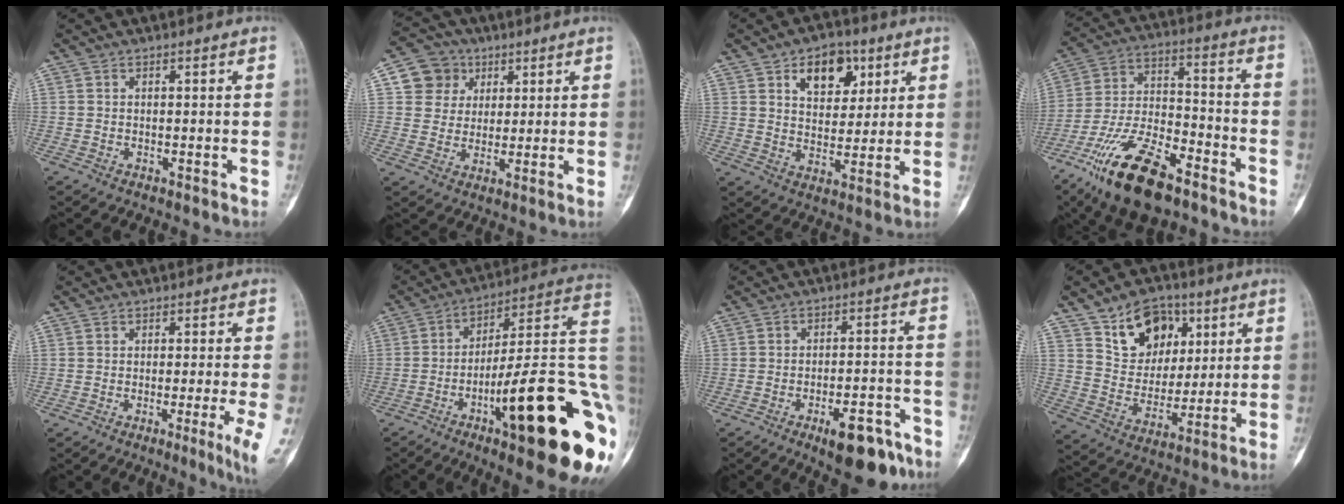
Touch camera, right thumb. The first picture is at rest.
{"total": 8.0, "force": [2.8, 7.3, 1.7], "torque": [0.011, -0.003, 0.046]}
{"total": 10.6, "force": [4.9, 6.9, 6.4], "torque": [-0.051, -0.018, 0.074]}
{"total": 20.4, "force": [-13.2, 8.2, 13.3], "torque": [-0.257, 0.062, -0.240]}
{"total": 5.0, "force": [-1.9, -0.2, 4.7], "torque": [-0.063, -0.010, -0.032]}
{"total": 30.0, "force": [-8.0, 6.4, 28.2], "torque": [-0.323, 0.022, -0.118]}
{"total": 11.5, "force": [-6.9, 4.3, 8.1], "torque": [-0.090, 0.046, -0.095]}
{"total": 13.7, "force": [6.8, 9.9, 6.6], "torque": [-0.064, -0.029, 0.123]}